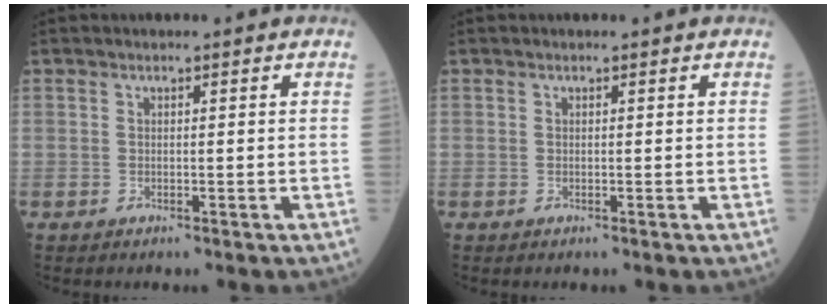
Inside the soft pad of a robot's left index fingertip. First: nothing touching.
{"total": 0.0}